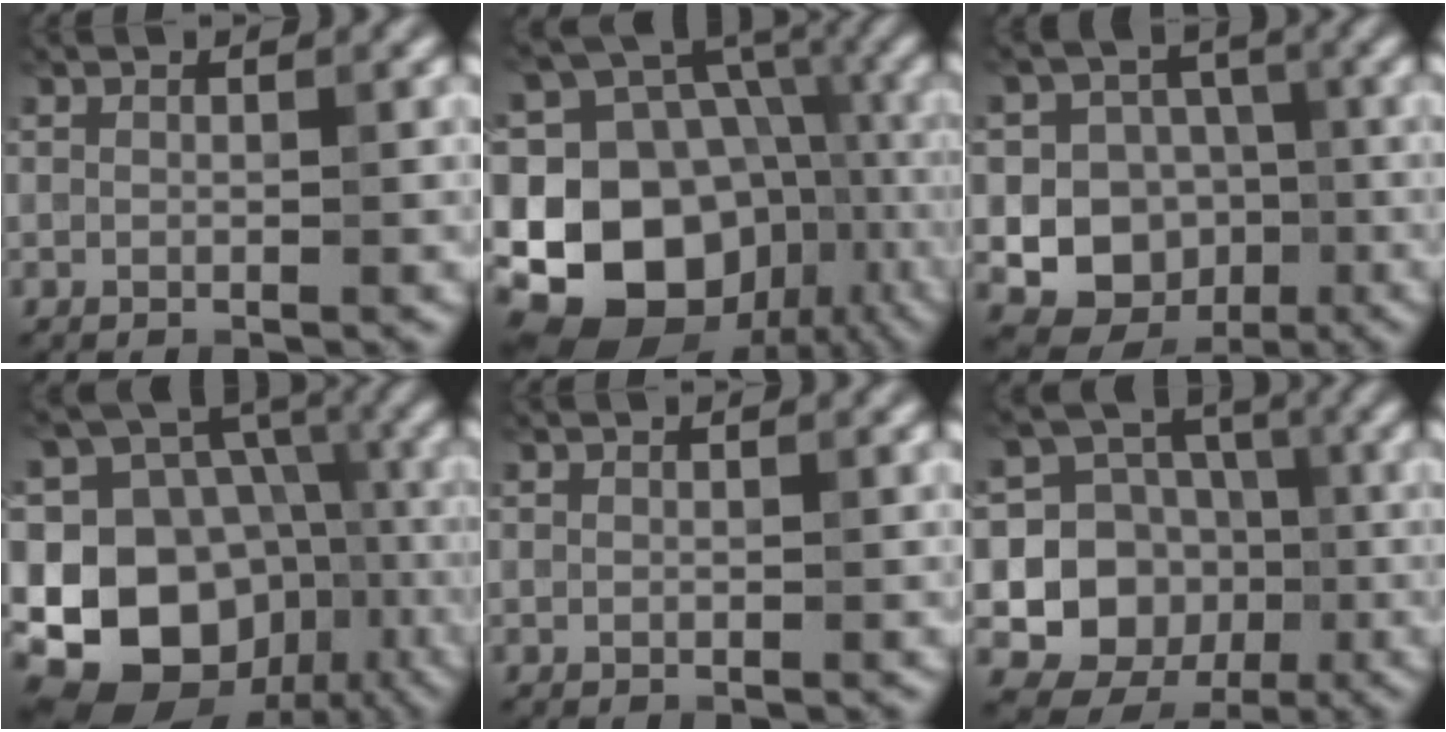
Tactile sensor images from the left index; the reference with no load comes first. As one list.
[{"total": 19.4, "force": [-5.1, 15.8, 10.0], "torque": [-0.176, 0.012, -0.067]}, {"total": 10.0, "force": [-2.2, 9.4, 2.8], "torque": [-0.044, 0.007, -0.050]}, {"total": 17.3, "force": [-4.7, 14.6, 8.0], "torque": [-0.154, 0.005, -0.063]}, {"total": 0.0}, {"total": 9.9, "force": [-1.1, 9.2, 3.4], "torque": [-0.053, 0.000, -0.038]}]